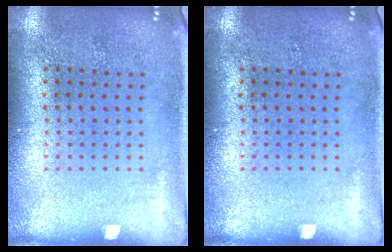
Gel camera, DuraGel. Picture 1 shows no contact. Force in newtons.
{"total": 0.0}